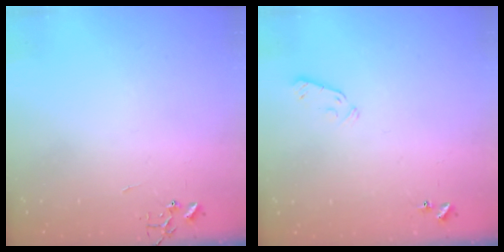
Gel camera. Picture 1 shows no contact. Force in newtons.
{"total": 3.9, "press": 3.8, "slide": 0.7}